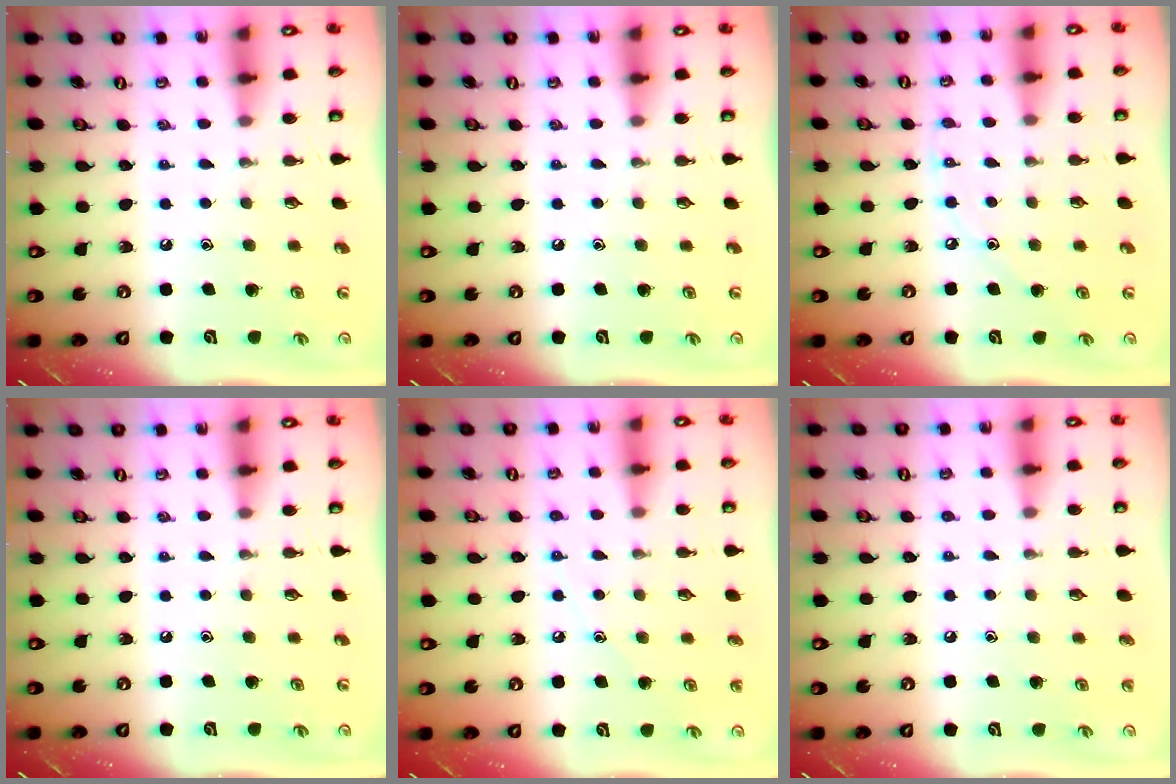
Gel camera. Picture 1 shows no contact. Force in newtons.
{"total": 0.0}
{"total": 4.9, "press": 4.9, "slide": 0.2}
{"total": 0.0}
{"total": 6.5, "press": 6.4, "slide": 0.8}
{"total": 3.5, "press": 3.4, "slide": 0.4}